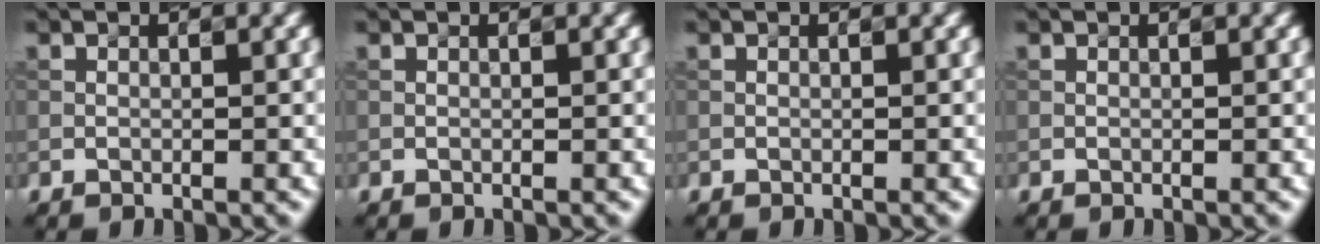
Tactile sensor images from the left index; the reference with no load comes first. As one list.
[{"total": 0.0}, {"total": 0.0}, {"total": 0.0}]